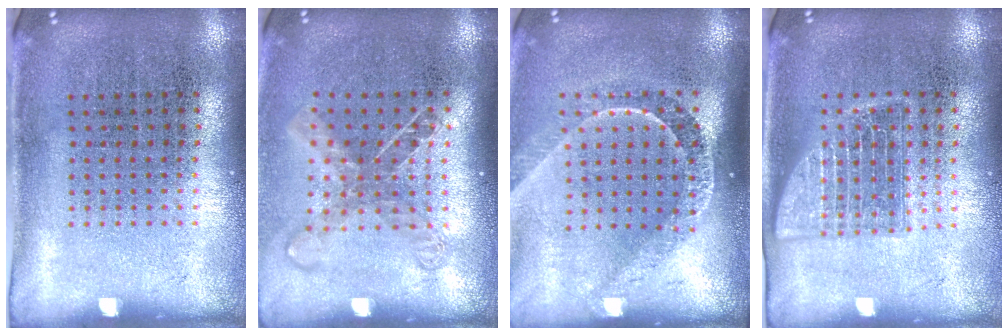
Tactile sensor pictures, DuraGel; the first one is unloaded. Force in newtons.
{"total": 1.5, "press": 1.2, "slide": 1.0}
{"total": 2.2, "press": 1.6, "slide": 1.4}
{"total": 2.4, "press": 2.4, "slide": 0.4}